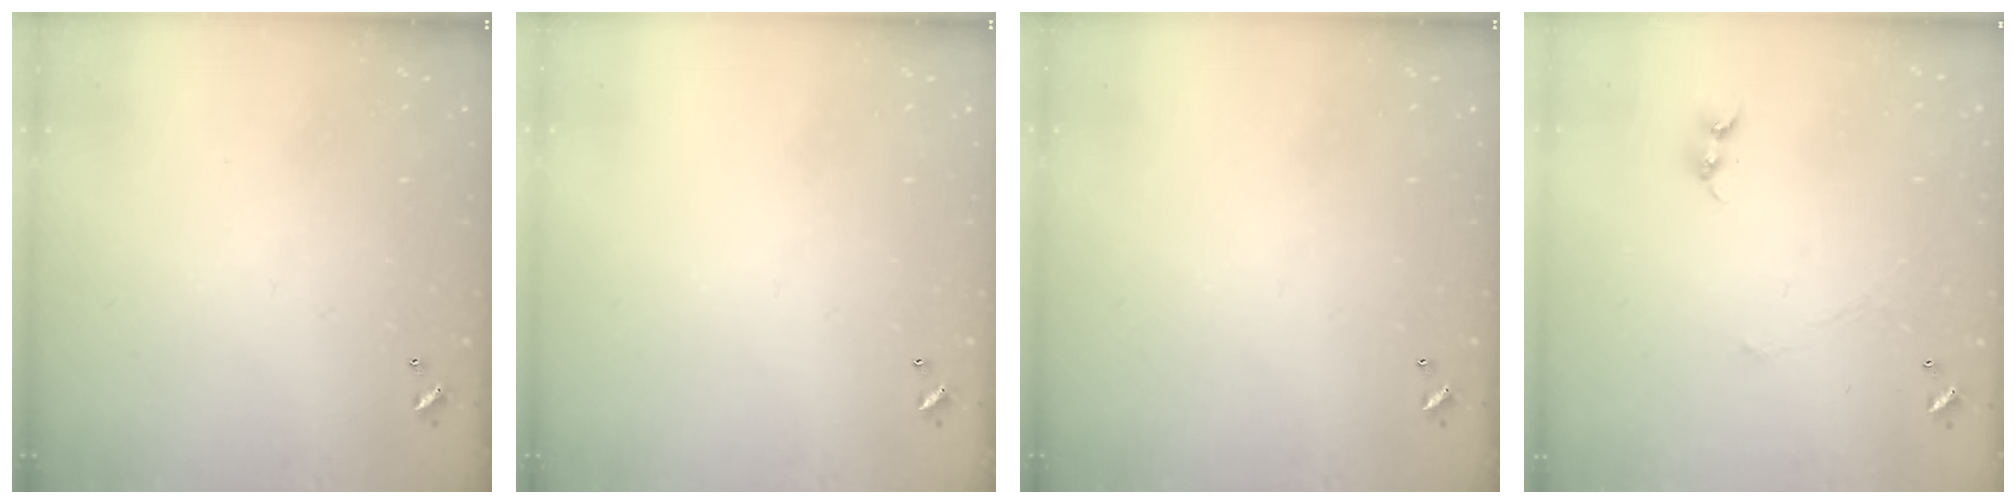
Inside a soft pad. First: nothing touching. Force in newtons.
{"total": 0.0}
{"total": 0.0}
{"total": 1.0, "press": 0.8, "slide": 0.6}